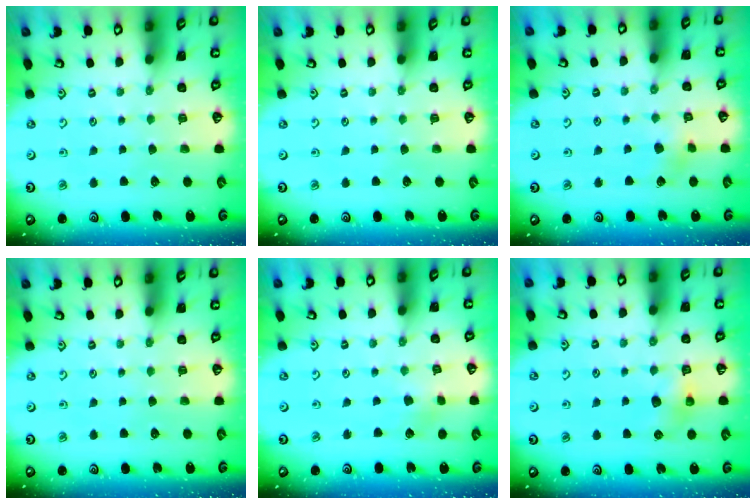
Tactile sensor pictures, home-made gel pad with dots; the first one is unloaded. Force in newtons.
{"total": 0.0}
{"total": 4.9, "press": 4.9, "slide": 0.4}
{"total": 0.0}
{"total": 3.4, "press": 3.4, "slide": 0.4}
{"total": 6.3, "press": 6.3, "slide": 0.4}